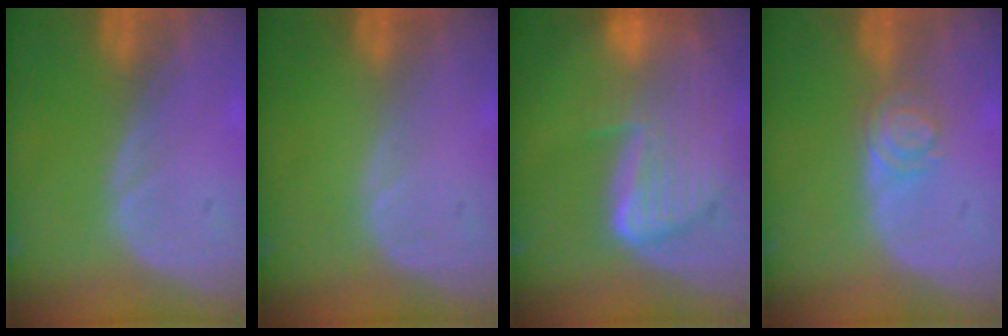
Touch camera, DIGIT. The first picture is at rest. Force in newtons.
{"total": 0.0}
{"total": 9.8, "press": 8.2, "slide": 5.3}
{"total": 3.8, "press": 3.4, "slide": 1.7}